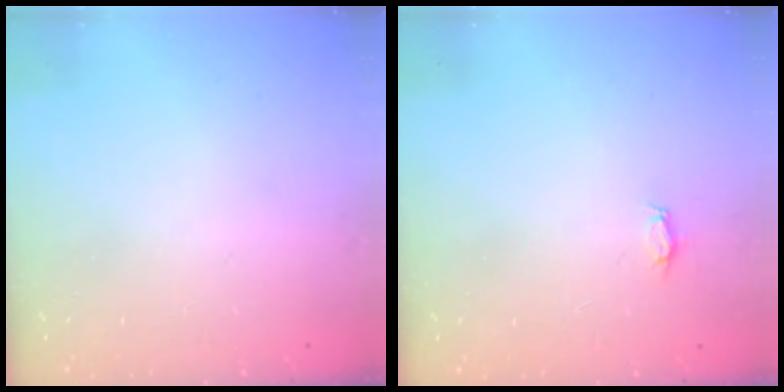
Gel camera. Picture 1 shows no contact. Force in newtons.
{"total": 2.8, "press": 2.8, "slide": 0.3}